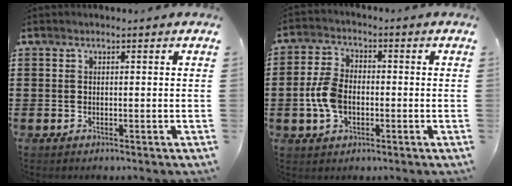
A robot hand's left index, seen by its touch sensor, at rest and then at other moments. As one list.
[{"total": 6.6, "force": [-1.2, 4.2, 4.9], "torque": [-0.130, -0.001, -0.030]}]